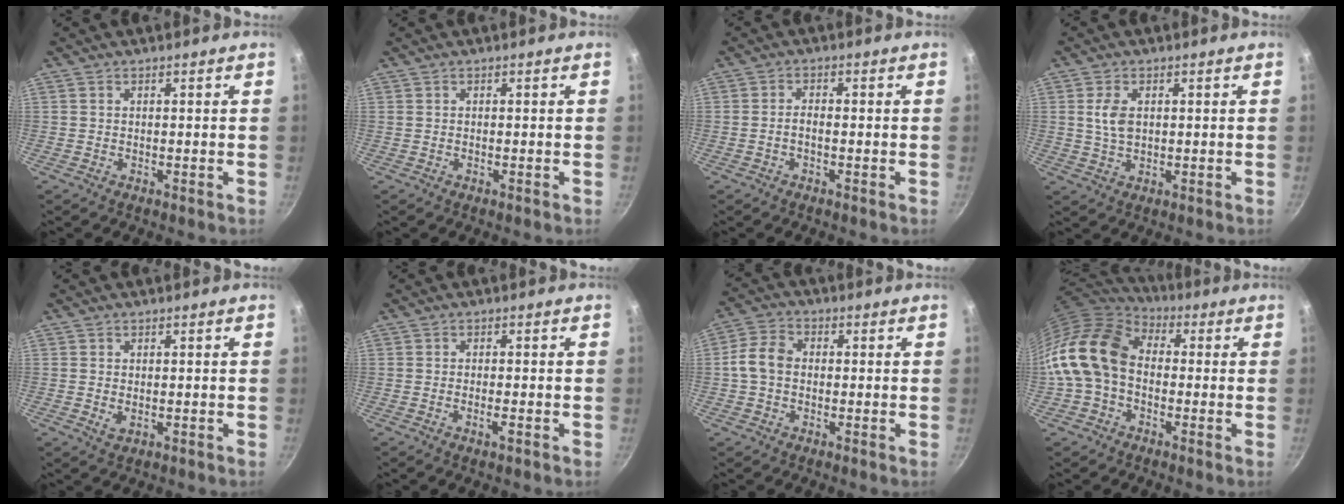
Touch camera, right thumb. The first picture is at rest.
{"total": 0.0}
{"total": 1.9, "force": [-0.7, 0.9, 1.6], "torque": [-0.029, 0.012, -0.015]}
{"total": 4.8, "force": [0.9, 3.0, 3.6], "torque": [-0.066, 0.000, 0.018]}
{"total": 1.7, "force": [-0.1, 1.2, 1.1], "torque": [-0.021, -0.005, 0.002]}
{"total": 1.8, "force": [-0.9, 0.3, 1.5], "torque": [-0.031, 0.003, -0.019]}
{"total": 6.2, "force": [-0.2, 4.7, 4.0], "torque": [-0.068, 0.018, -0.017]}
{"total": 16.5, "force": [-1.2, 12.0, 11.3], "torque": [-0.208, 0.040, -0.041]}